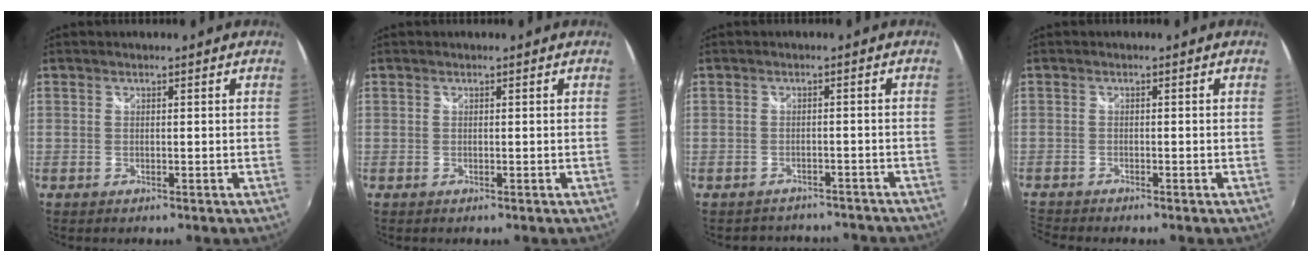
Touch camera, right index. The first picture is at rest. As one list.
[{"total": 0.0}, {"total": 9.0, "force": [-8.1, 3.1, 2.3], "torque": [-0.051, -0.004, -0.098]}, {"total": 3.2, "force": [-3.2, -0.2, 0.6], "torque": [-0.029, -0.017, -0.064]}]